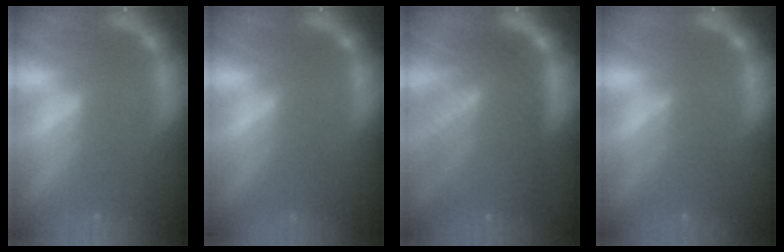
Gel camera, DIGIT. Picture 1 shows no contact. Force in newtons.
{"total": 2.0}
{"total": 10.0}
{"total": 3.0}